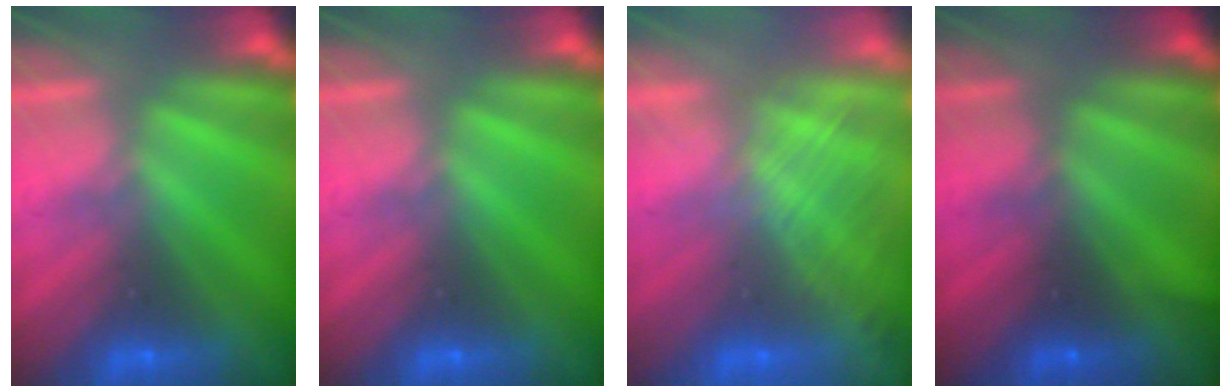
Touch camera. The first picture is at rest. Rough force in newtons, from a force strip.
{"total": 0.0}
{"total": 2.9}
{"total": 2.1}